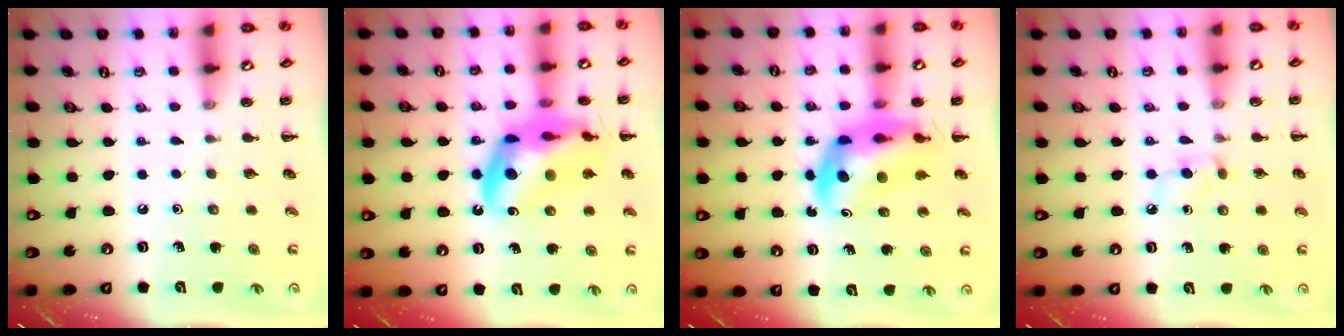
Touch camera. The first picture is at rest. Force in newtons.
{"total": 19.0, "press": 18.5, "slide": 4.2}
{"total": 10.8, "press": 10.4, "slide": 3.1}
{"total": 3.9, "press": 3.7, "slide": 1.2}